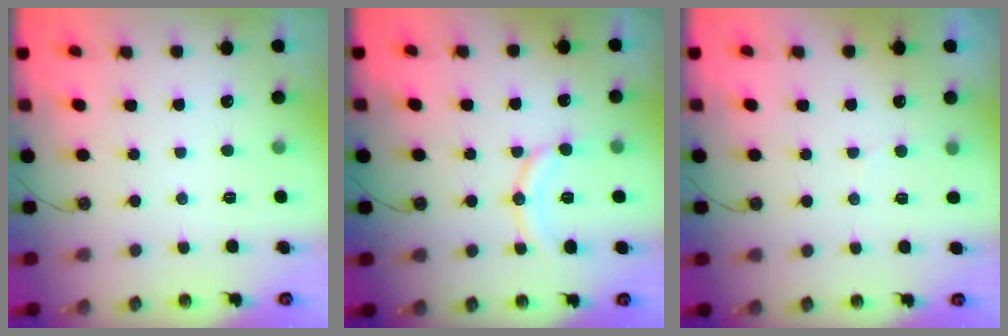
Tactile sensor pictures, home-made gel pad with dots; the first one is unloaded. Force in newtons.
{"total": 10.9, "press": 10.8, "slide": 0.7}
{"total": 4.6, "press": 4.3, "slide": 1.8}